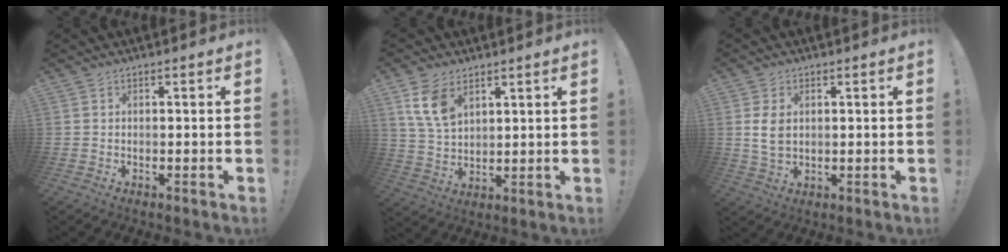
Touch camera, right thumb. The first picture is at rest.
{"total": 9.8, "force": [5.4, 6.0, 5.5], "torque": [-0.100, -0.016, 0.108]}
{"total": 5.1, "force": [1.2, 3.2, 3.8], "torque": [-0.070, -0.004, 0.020]}